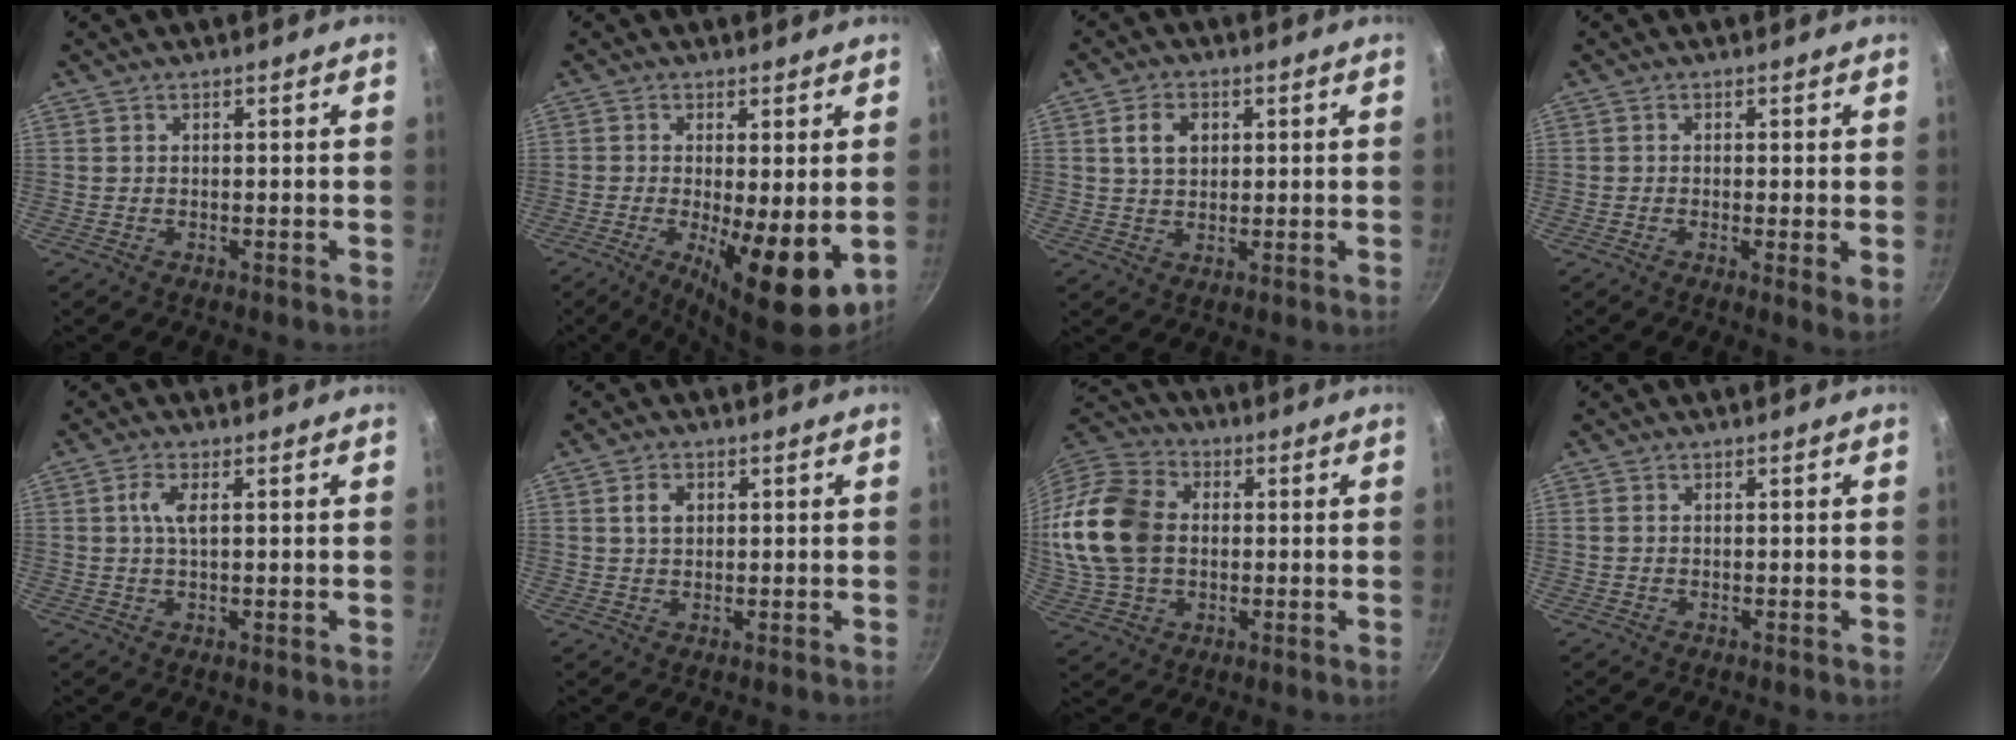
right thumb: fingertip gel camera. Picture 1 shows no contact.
{"total": 11.9, "force": [-1.8, 3.5, 11.2], "torque": [-0.165, -0.014, -0.019]}
{"total": 5.5, "force": [1.5, 4.0, 3.4], "torque": [-0.045, -0.001, 0.027]}
{"total": 3.4, "force": [-0.1, 0.8, 3.3], "torque": [-0.047, -0.014, -0.005]}
{"total": 3.7, "force": [0.8, 1.2, 3.4], "torque": [-0.076, 0.004, 0.014]}
{"total": 3.2, "force": [0.9, 2.3, 2.0], "torque": [-0.024, 0.002, 0.015]}
{"total": 18.9, "force": [1.1, 14.0, 12.7], "torque": [-0.247, 0.021, 0.017]}
{"total": 0.8, "force": [0.1, 0.6, 0.5], "torque": [-0.009, 0.002, 0.000]}